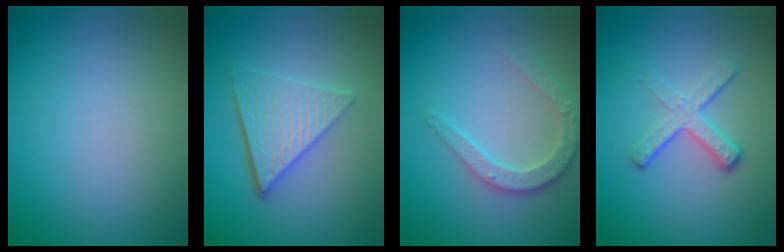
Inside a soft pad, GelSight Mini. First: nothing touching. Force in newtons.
{"total": 5.7, "press": 3.9, "slide": 4.1}
{"total": 2.7, "press": 2.7, "slide": 0.3}
{"total": 3.8, "press": 2.5, "slide": 2.9}